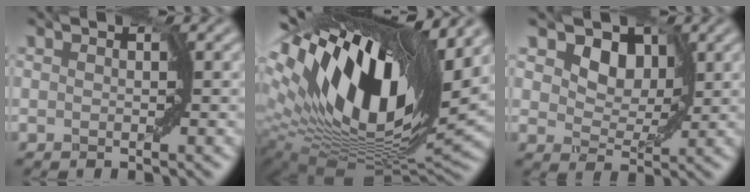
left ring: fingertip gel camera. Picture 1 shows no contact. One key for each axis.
{"total": 18.1, "fx": 7.9, "fy": 7.2, "fz": 14.6, "tx": -0.274, "ty": 0.026, "tz": 0.129}
{"total": 6.8, "fx": 3.6, "fy": 4.4, "fz": 3.7, "tx": -0.064, "ty": 0.007, "tz": 0.044}